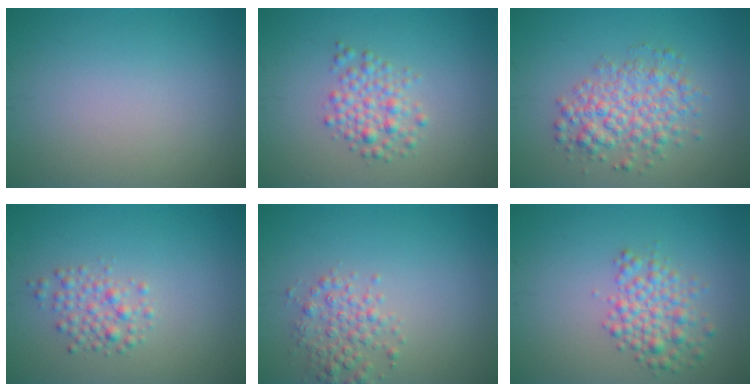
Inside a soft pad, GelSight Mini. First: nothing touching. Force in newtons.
{"total": 2.8, "press": 2.8, "slide": 0.1}
{"total": 4.5, "press": 4.5, "slide": 0.1}
{"total": 2.2, "press": 2.2, "slide": 0.1}
{"total": 2.7, "press": 2.7, "slide": 0.1}
{"total": 3.5, "press": 3.5, "slide": 0.1}